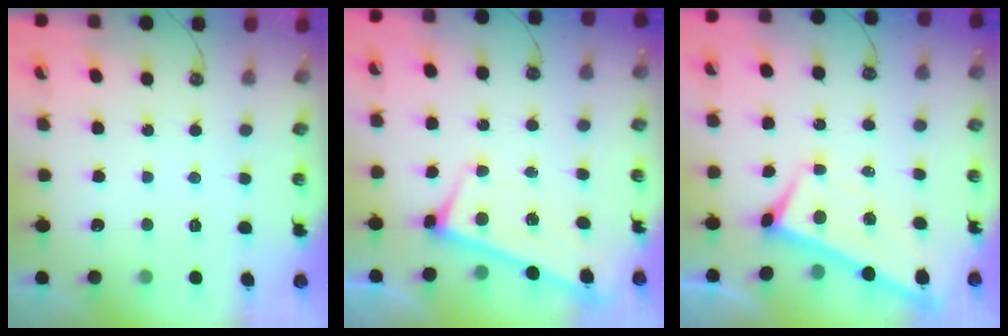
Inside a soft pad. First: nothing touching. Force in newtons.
{"total": 2.8, "press": 2.8, "slide": 0.4}
{"total": 2.6, "press": 2.5, "slide": 0.4}